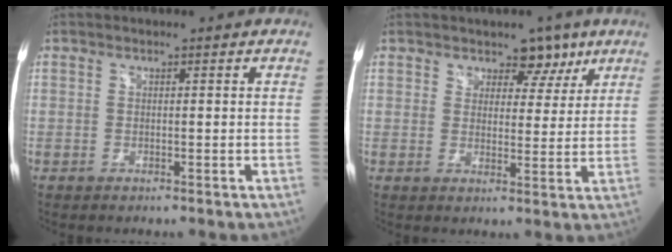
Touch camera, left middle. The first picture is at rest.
{"total": 5.2, "force": [3.5, 3.3, 1.8], "torque": [-0.004, 0.000, 0.049]}